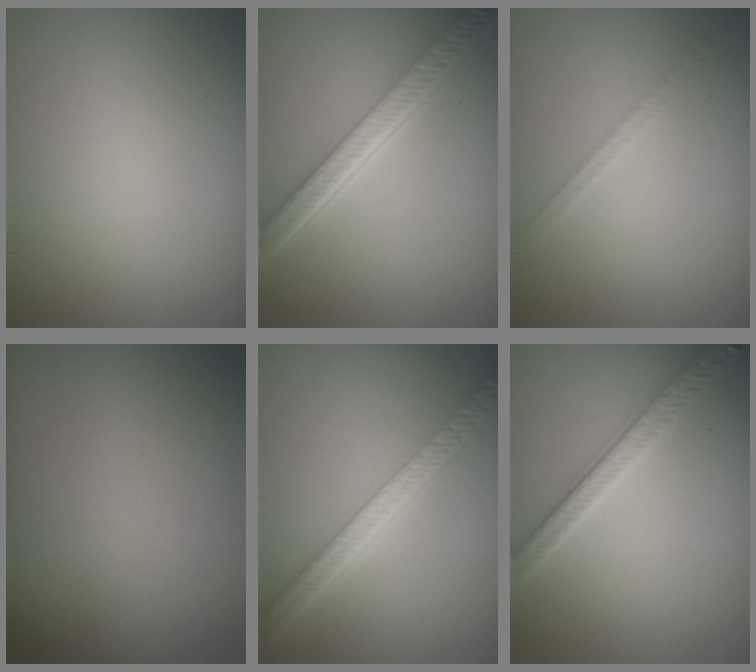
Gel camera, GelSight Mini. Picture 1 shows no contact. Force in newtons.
{"total": 5.3, "press": 4.1, "slide": 3.4}
{"total": 1.1, "press": 1.1, "slide": 0.2}
{"total": 0.0}
{"total": 5.5, "press": 4.3, "slide": 3.4}
{"total": 2.8, "press": 2.7, "slide": 0.7}